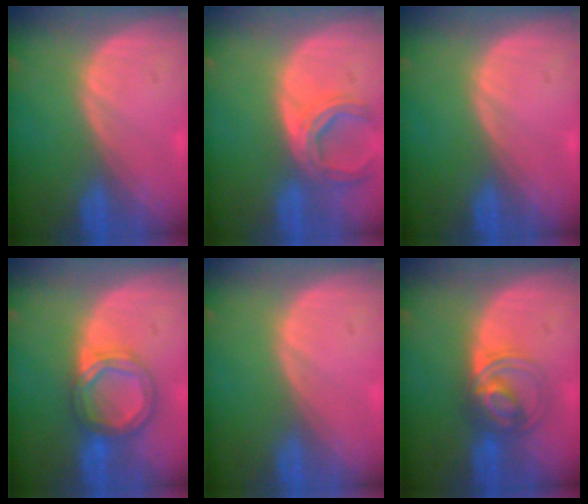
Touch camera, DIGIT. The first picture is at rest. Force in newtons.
{"total": 6.2, "press": 5.7, "slide": 2.5}
{"total": 0.0}
{"total": 6.3, "press": 5.9, "slide": 2.3}
{"total": 0.0}
{"total": 5.8, "press": 5.7, "slide": 0.5}